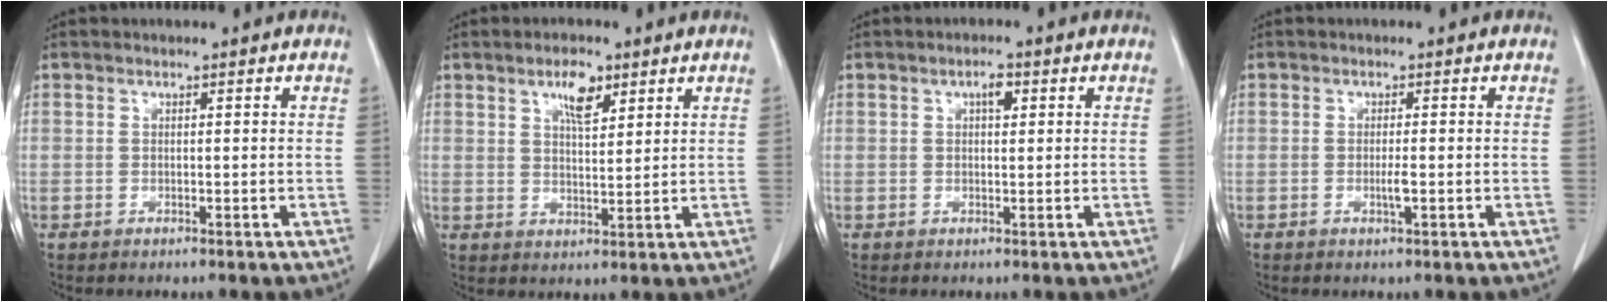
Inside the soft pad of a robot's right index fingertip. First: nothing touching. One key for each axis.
{"total": 4.7, "fx": 2.7, "fy": 1.5, "fz": 3.5, "tx": -0.066, "ty": 0.001, "tz": 0.049}
{"total": 1.8, "fx": 0.7, "fy": 0.7, "fz": 1.5, "tx": -0.028, "ty": 0.002, "tz": 0.011}
{"total": 1.4, "fx": -0.5, "fy": -0.1, "fz": 1.3, "tx": -0.026, "ty": -0.002, "tz": -0.010}